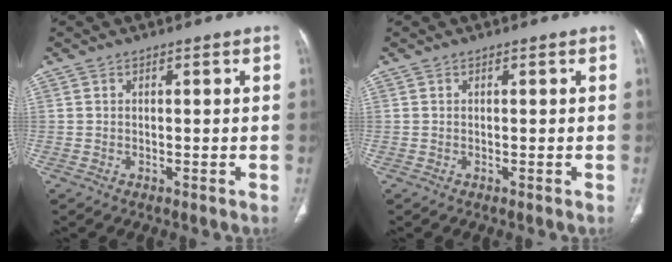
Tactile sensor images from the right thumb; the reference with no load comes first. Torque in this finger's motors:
{"motor_torque": [0.00, 0.00, 0.00, 0.00, 0.00]}